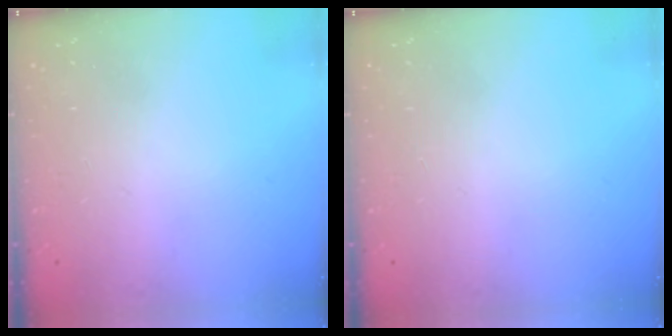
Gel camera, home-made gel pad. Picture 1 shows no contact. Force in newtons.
{"total": 0.0}